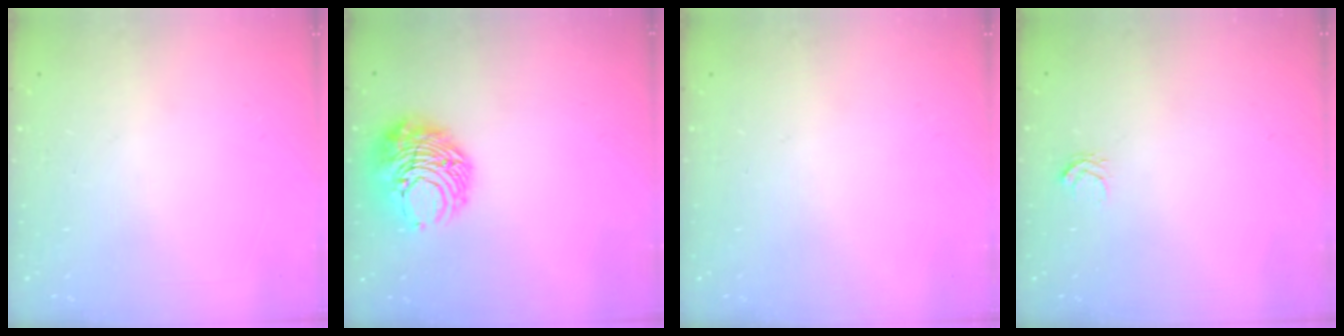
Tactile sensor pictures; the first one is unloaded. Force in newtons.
{"total": 10.1, "press": 10.0, "slide": 1.3}
{"total": 0.0}
{"total": 2.6, "press": 2.6, "slide": 0.2}